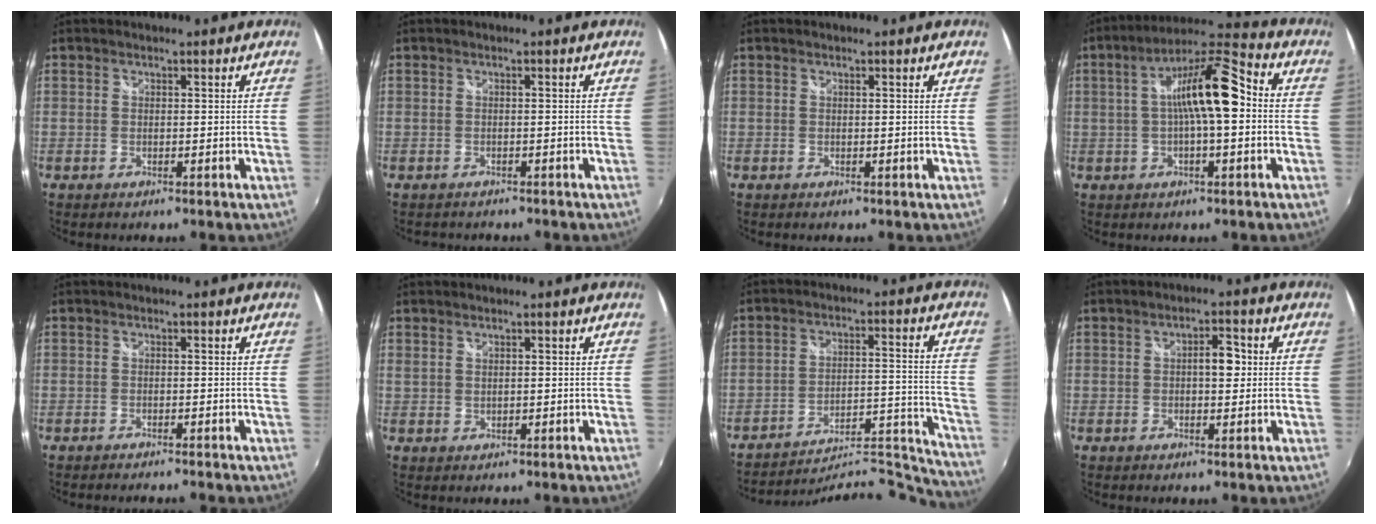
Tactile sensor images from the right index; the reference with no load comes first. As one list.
[{"total": 2.3, "force": [-2.1, 0.8, 0.4], "torque": [-0.014, -0.015, -0.026]}, {"total": 0.6, "force": [0.3, -0.2, 0.5], "torque": [-0.010, 0.003, 0.004]}, {"total": 12.6, "force": [0.3, 2.8, 12.3], "torque": [-0.210, 0.025, -0.001]}, {"total": 2.3, "force": [-2.2, 0.3, 0.7], "torque": [-0.024, -0.014, -0.038]}, {"total": 1.0, "force": [0.7, 0.5, 0.5], "torque": [-0.007, 0.001, 0.012]}, {"total": 20.6, "force": [-20.5, -0.2, 2.0], "torque": [-0.018, 0.035, -0.291]}, {"total": 3.7, "force": [0.2, 1.7, 3.3], "torque": [-0.049, 0.009, 0.002]}]